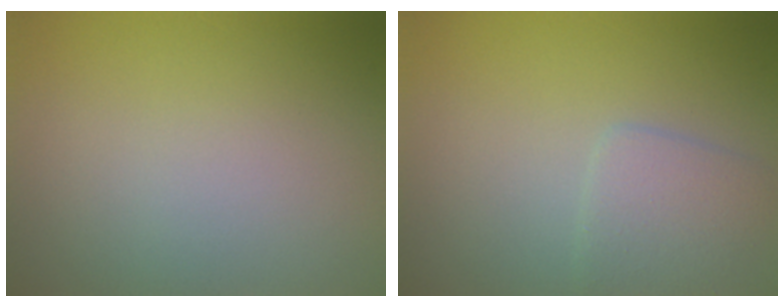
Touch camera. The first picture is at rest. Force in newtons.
{"total": 2.5, "press": 2.5, "slide": 0.1}